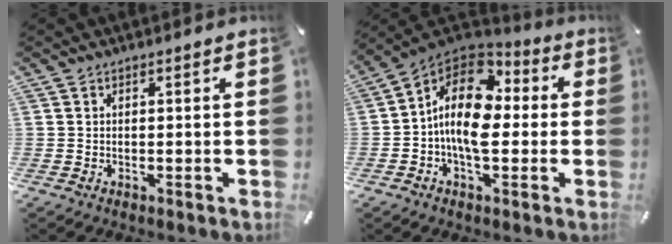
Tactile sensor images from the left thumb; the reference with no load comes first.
{"total": 14.9, "force": [-0.1, 9.5, 11.5], "torque": [-0.219, 0.000, -0.008]}